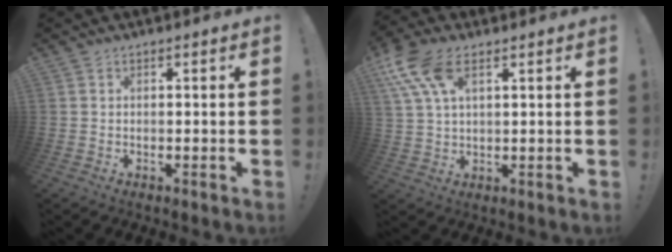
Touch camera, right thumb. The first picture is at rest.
{"total": 11.4, "force": [5.7, 5.6, 8.2], "torque": [-0.158, -0.017, 0.107]}